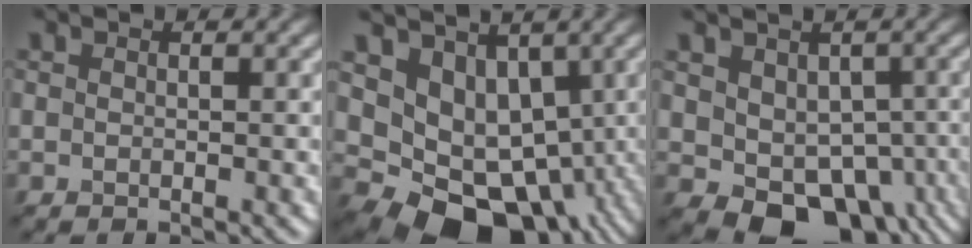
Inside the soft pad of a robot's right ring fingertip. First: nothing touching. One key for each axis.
{"total": 10.2, "fx": -0.8, "fy": 8.0, "fz": 6.2, "tx": -0.079, "ty": -0.023, "tz": -0.008}
{"total": 7.0, "fx": -2.0, "fy": 5.0, "fz": 4.5, "tx": -0.059, "ty": -0.014, "tz": -0.020}